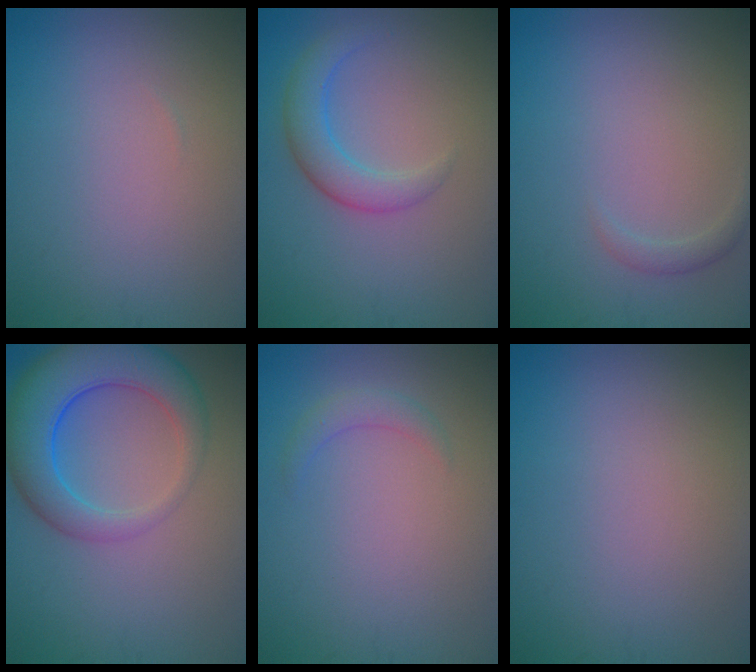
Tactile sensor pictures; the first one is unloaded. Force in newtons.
{"total": 3.3, "press": 3.3, "slide": 0.1}
{"total": 1.0, "press": 1.0, "slide": 0.0}
{"total": 7.6, "press": 7.6, "slide": 0.4}
{"total": 1.4, "press": 1.4, "slide": 0.0}
{"total": 0.0}